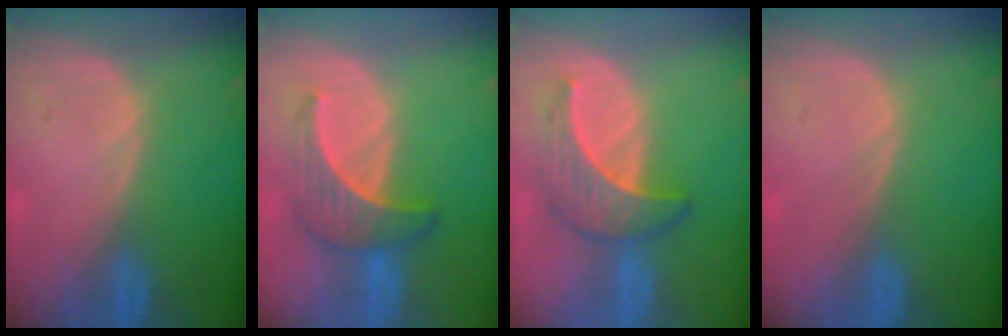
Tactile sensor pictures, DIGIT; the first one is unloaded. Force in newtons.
{"total": 6.5, "press": 6.3, "slide": 1.7}
{"total": 6.6, "press": 6.3, "slide": 2.1}
{"total": 0.0}